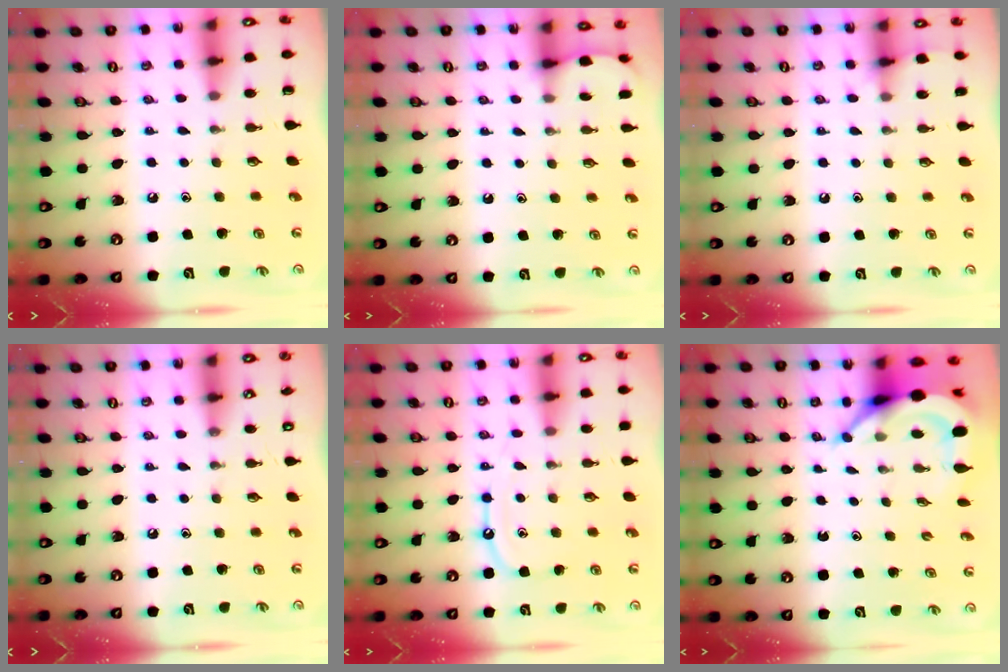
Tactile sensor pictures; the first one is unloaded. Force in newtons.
{"total": 2.5, "press": 2.5, "slide": 0.3}
{"total": 5.3, "press": 5.3, "slide": 0.7}
{"total": 0.0}
{"total": 9.4, "press": 9.3, "slide": 1.0}
{"total": 7.7, "press": 7.6, "slide": 0.9}